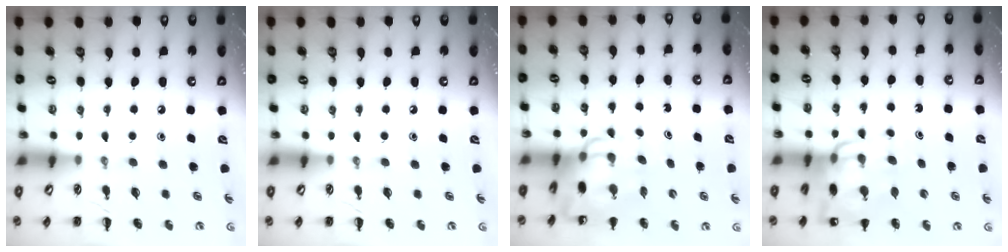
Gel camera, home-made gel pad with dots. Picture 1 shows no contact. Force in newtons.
{"total": 0.0}
{"total": 9.8, "press": 9.4, "slide": 2.9}
{"total": 13.9, "press": 13.4, "slide": 3.8}